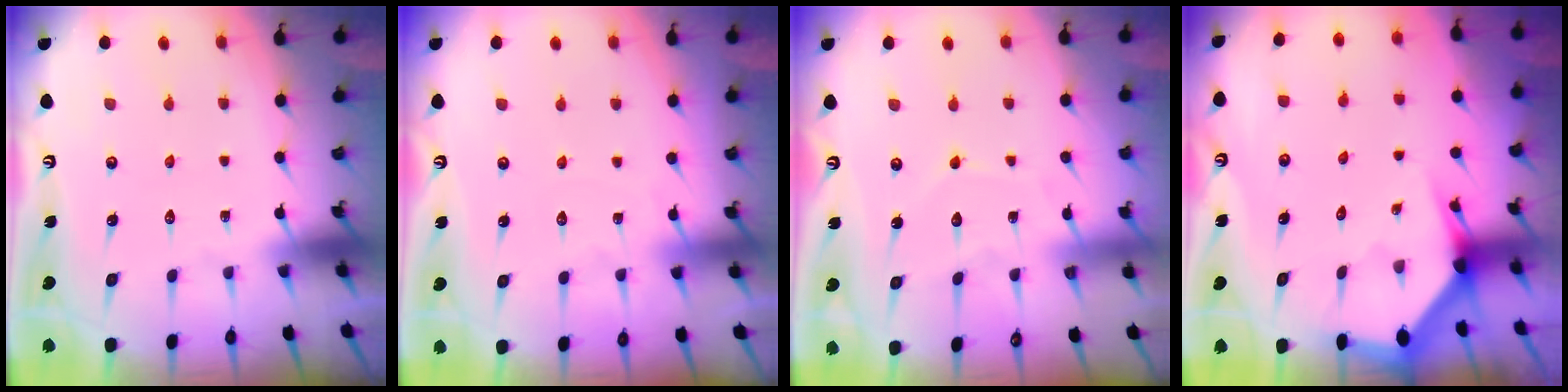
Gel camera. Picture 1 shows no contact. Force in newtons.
{"total": 5.4, "press": 5.4, "slide": 0.7}
{"total": 5.2, "press": 5.2, "slide": 0.7}
{"total": 2.6, "press": 2.6, "slide": 0.1}